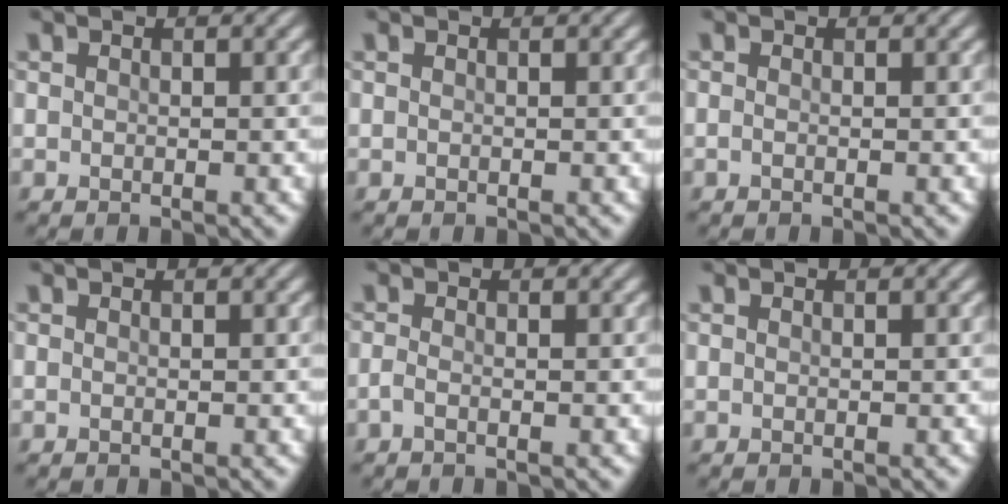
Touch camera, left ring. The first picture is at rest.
{"total": 0.0}
{"total": 0.0}
{"total": 0.0}
{"total": 0.8, "force": [-0.5, 0.1, 0.6], "torque": [-0.018, -0.004, -0.012]}
{"total": 0.0}